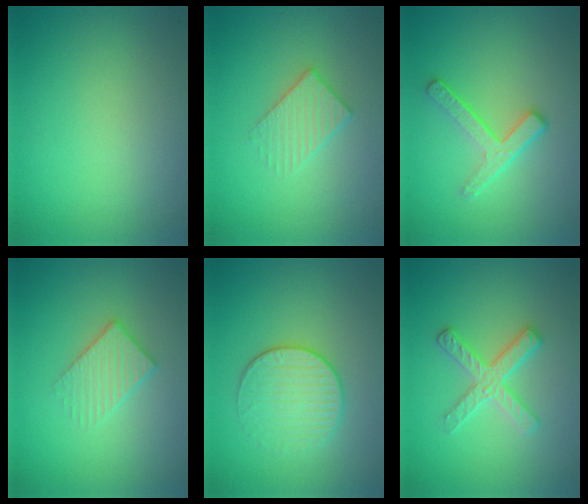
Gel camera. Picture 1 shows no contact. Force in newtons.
{"total": 2.7, "press": 2.7, "slide": 0.5}
{"total": 3.1, "press": 2.5, "slide": 1.8}
{"total": 2.7, "press": 2.7, "slide": 0.5}
{"total": 3.2, "press": 3.0, "slide": 1.1}
{"total": 2.9, "press": 2.9, "slide": 0.5}